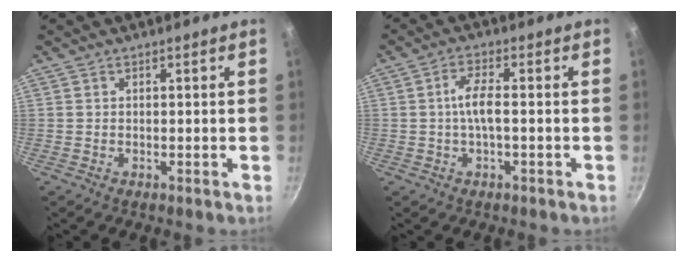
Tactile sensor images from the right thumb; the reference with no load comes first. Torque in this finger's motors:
{"motor_torque": [2.93, 1.21, 1.50, -1.27, 0.54]}